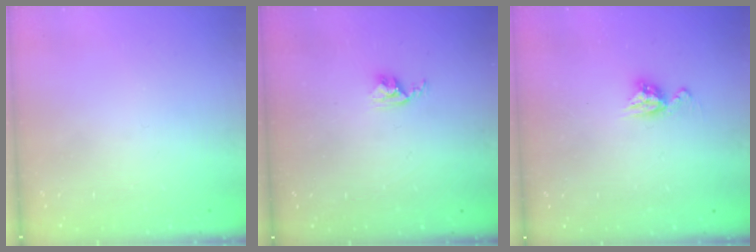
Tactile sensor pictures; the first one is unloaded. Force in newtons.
{"total": 2.9, "press": 2.9, "slide": 0.4}
{"total": 6.8, "press": 6.8, "slide": 0.5}